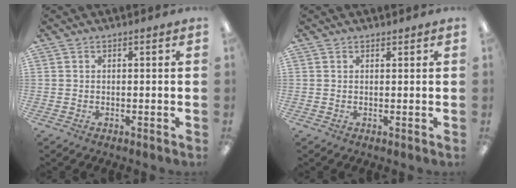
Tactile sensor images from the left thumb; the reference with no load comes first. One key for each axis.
{"total": 0.6, "fx": 0.5, "fy": 0.2, "fz": 0.0, "tx": 0.007, "ty": -0.004, "tz": 0.009}